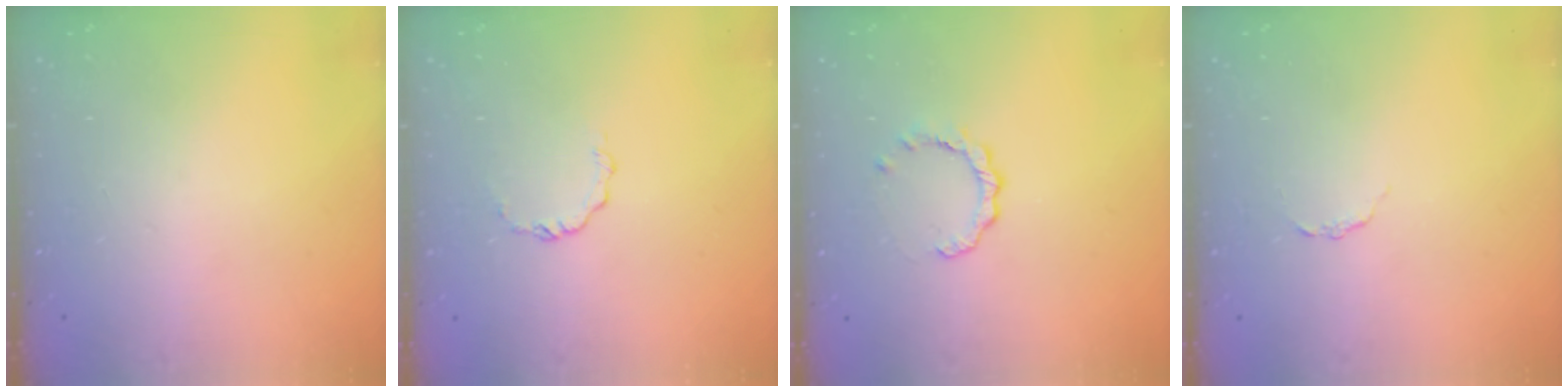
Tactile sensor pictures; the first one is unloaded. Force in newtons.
{"total": 3.3, "press": 3.3, "slide": 0.2}
{"total": 2.5, "press": 2.5, "slide": 0.3}
{"total": 2.0, "press": 2.0, "slide": 0.3}